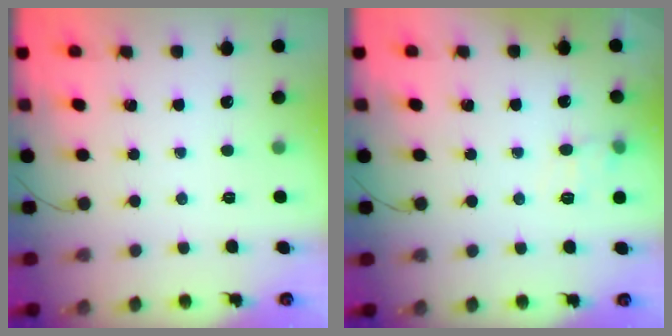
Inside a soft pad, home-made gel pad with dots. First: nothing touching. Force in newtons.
{"total": 6.1, "press": 5.6, "slide": 2.3}